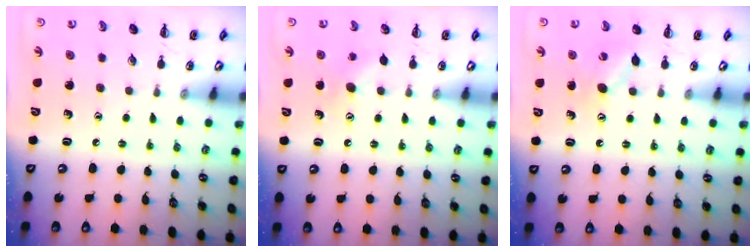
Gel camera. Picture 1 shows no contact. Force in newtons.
{"total": 6.5, "press": 6.3, "slide": 1.5}
{"total": 7.7, "press": 7.5, "slide": 1.7}